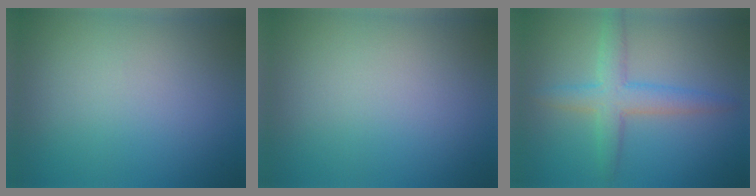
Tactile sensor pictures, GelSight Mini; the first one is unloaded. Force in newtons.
{"total": 0.0}
{"total": 4.0, "press": 4.0, "slide": 0.1}